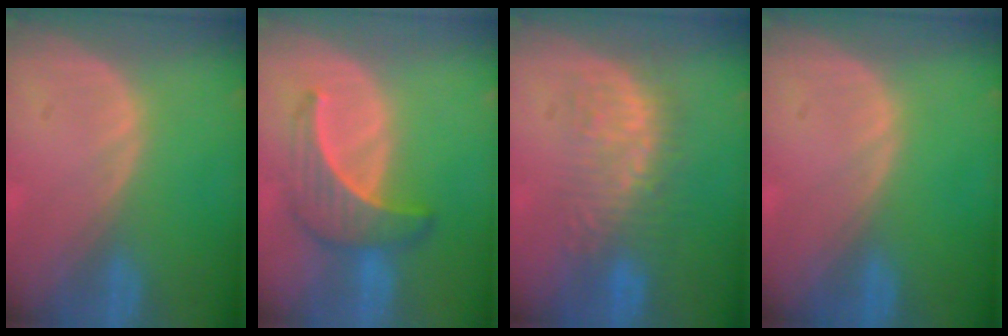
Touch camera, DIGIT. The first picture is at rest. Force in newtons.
{"total": 6.6, "press": 6.3, "slide": 2.0}
{"total": 6.8, "press": 6.7, "slide": 1.4}
{"total": 0.0}